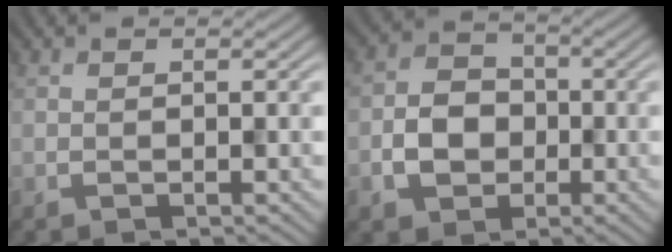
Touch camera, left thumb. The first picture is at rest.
{"total": 4.6, "force": [-1.3, 3.9, 2.0], "torque": [-0.036, 0.000, -0.031]}